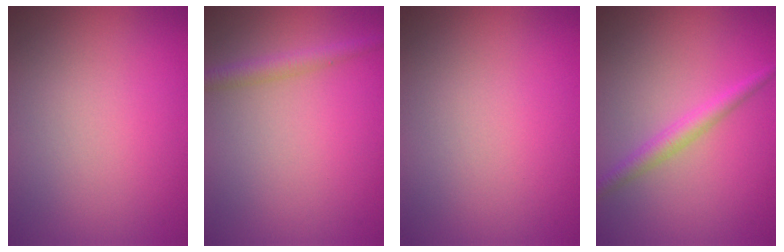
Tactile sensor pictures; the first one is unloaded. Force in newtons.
{"total": 2.0, "press": 2.0, "slide": 0.0}
{"total": 0.0}
{"total": 2.1, "press": 2.1, "slide": 0.1}